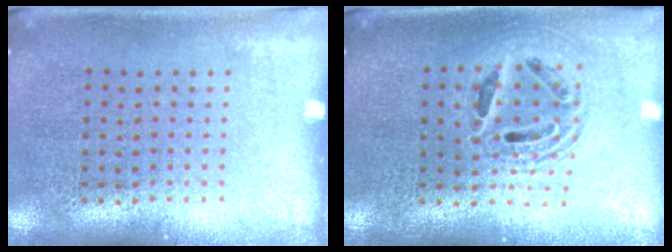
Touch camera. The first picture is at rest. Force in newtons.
{"total": 1.6, "press": 1.3, "slide": 0.9}